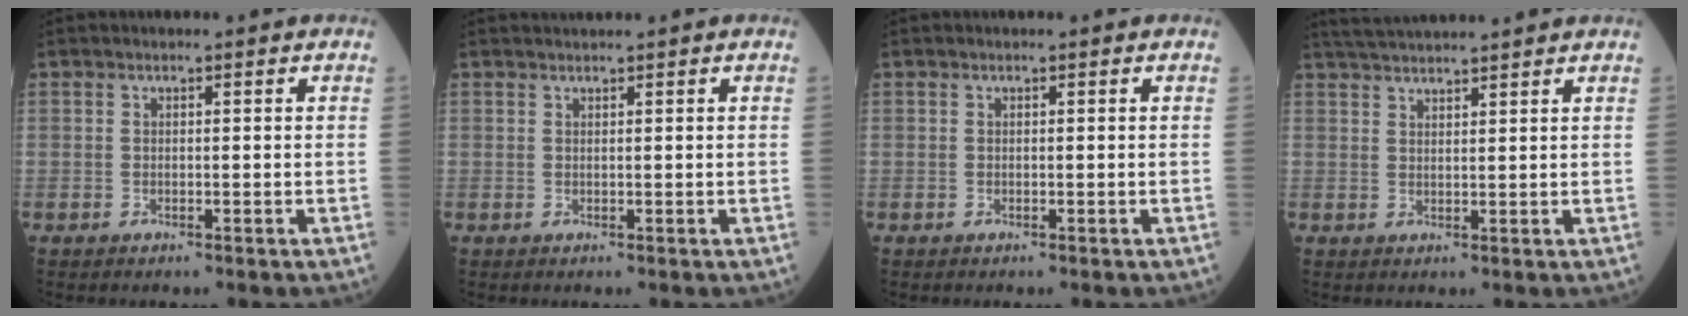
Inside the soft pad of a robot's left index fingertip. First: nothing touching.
{"total": 1.1, "force": [1.0, -0.4, 0.2], "torque": [-0.005, 0.010, 0.026]}
{"total": 0.0}
{"total": 8.4, "force": [7.8, -0.5, 3.0], "torque": [-0.055, 0.034, 0.121]}